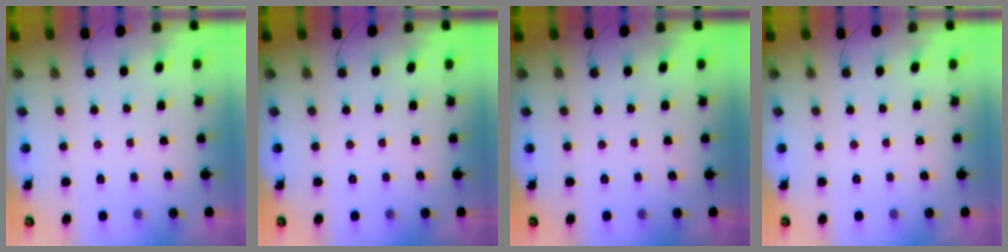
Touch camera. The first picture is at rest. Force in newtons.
{"total": 0.0}
{"total": 0.0}
{"total": 0.0}